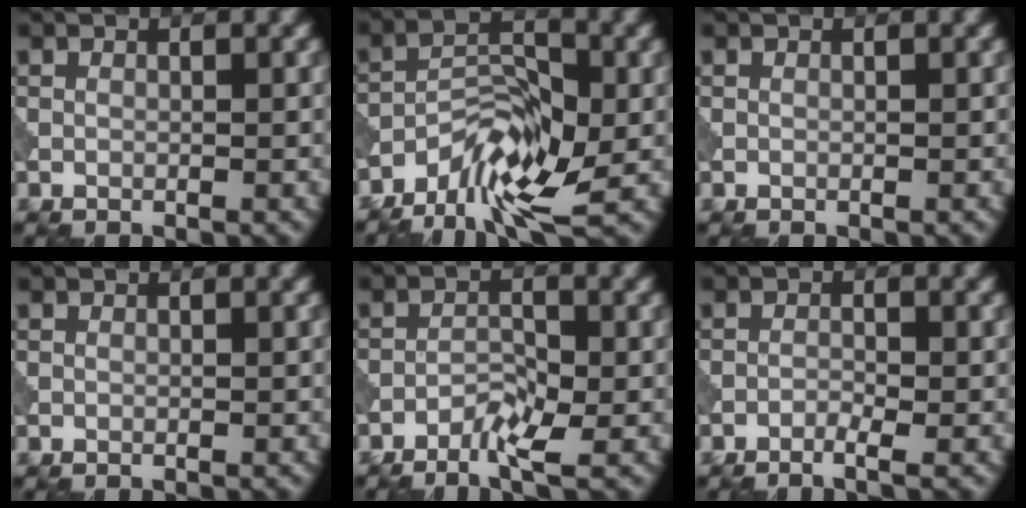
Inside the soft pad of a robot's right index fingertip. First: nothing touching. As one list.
[{"total": 7.1, "force": [-4.5, 2.5, 4.9], "torque": [-0.072, 0.003, -0.085]}, {"total": 0.0}, {"total": 0.0}, {"total": 2.6, "force": [-1.7, 0.6, 1.9], "torque": [-0.034, 0.005, -0.035]}, {"total": 1.2, "force": [-0.8, 0.1, 0.9], "torque": [-0.016, 0.000, -0.019]}]